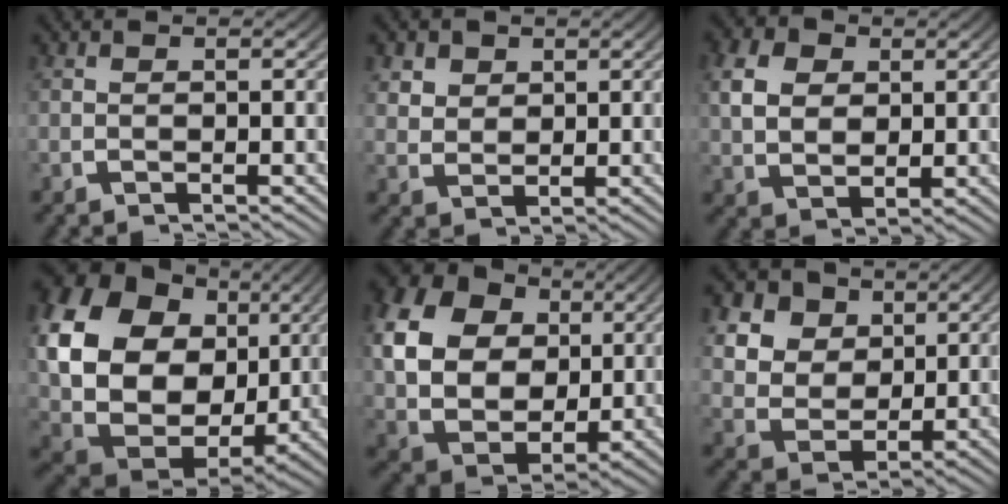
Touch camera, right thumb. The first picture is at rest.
{"total": 3.1, "force": [1.4, 2.4, 1.3], "torque": [-0.030, -0.012, 0.038]}
{"total": 5.8, "force": [1.4, 4.3, 3.6], "torque": [-0.071, -0.017, 0.039]}
{"total": 21.0, "force": [1.6, 15.6, 14.1], "torque": [-0.320, -0.049, 0.044]}
{"total": 17.1, "force": [2.1, 13.3, 10.5], "torque": [-0.257, -0.039, 0.044]}
{"total": 10.9, "force": [2.2, 8.9, 5.9], "torque": [-0.139, -0.026, 0.038]}